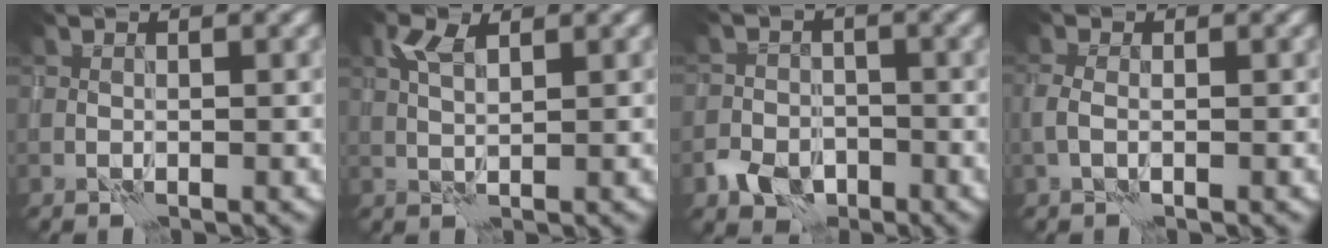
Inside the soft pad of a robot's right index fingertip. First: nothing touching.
{"total": 2.3, "force": [1.4, 0.8, 1.6], "torque": [-0.036, 0.008, 0.027]}
{"total": 3.4, "force": [-2.0, 2.5, 1.2], "torque": [-0.015, -0.005, -0.043]}
{"total": 1.4, "force": [-0.3, 0.9, 1.1], "torque": [-0.027, 0.001, -0.011]}